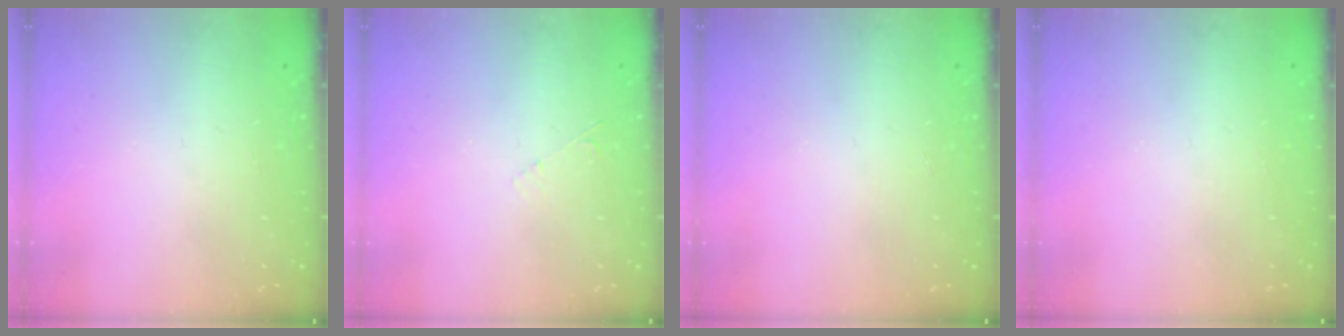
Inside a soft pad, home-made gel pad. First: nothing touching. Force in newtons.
{"total": 3.3, "press": 3.3, "slide": 0.5}
{"total": 0.0}
{"total": 0.0}